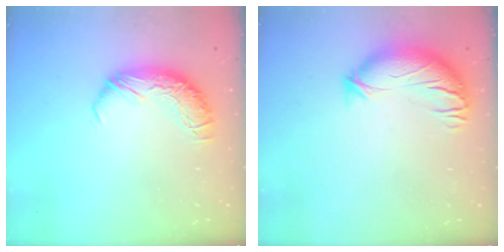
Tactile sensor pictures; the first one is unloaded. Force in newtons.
{"total": 3.5, "press": 2.7, "slide": 2.2}